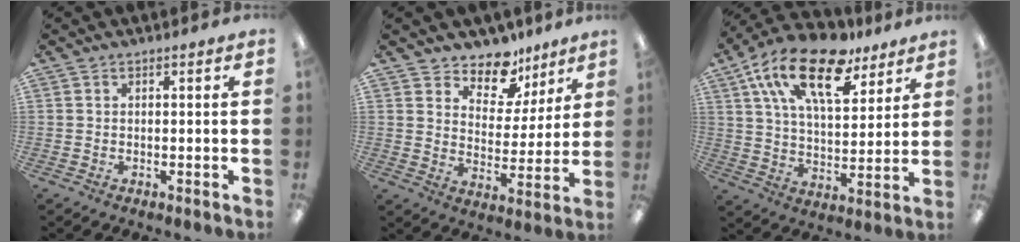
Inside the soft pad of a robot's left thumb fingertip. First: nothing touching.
{"total": 10.8, "force": [8.8, 5.5, 2.9], "torque": [-0.051, -0.064, 0.162]}
{"total": 19.6, "force": [12.1, 9.0, 12.5], "torque": [-0.218, -0.050, 0.209]}